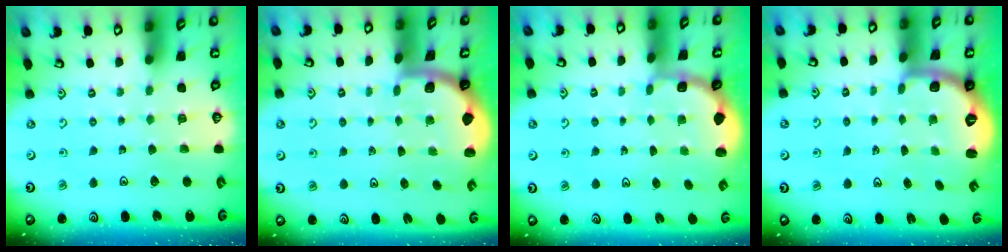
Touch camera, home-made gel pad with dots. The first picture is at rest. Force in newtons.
{"total": 1.6, "press": 1.6, "slide": 0.1}
{"total": 1.9, "press": 1.8, "slide": 0.7}
{"total": 2.5, "press": 2.0, "slide": 1.5}